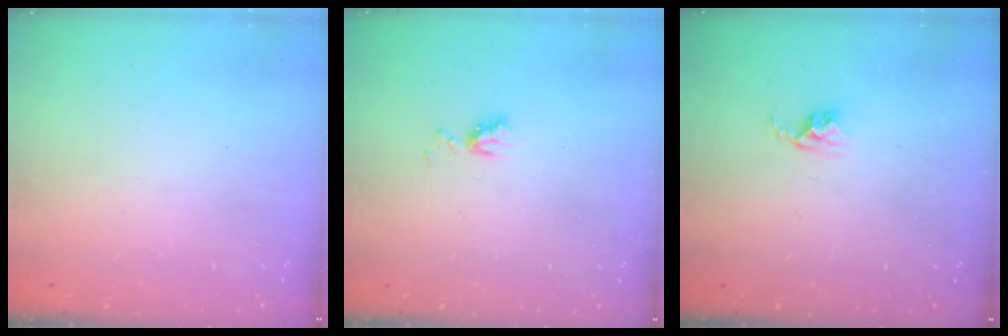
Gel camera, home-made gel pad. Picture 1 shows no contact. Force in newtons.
{"total": 5.7, "press": 5.7, "slide": 0.8}
{"total": 2.5, "press": 2.5, "slide": 0.4}